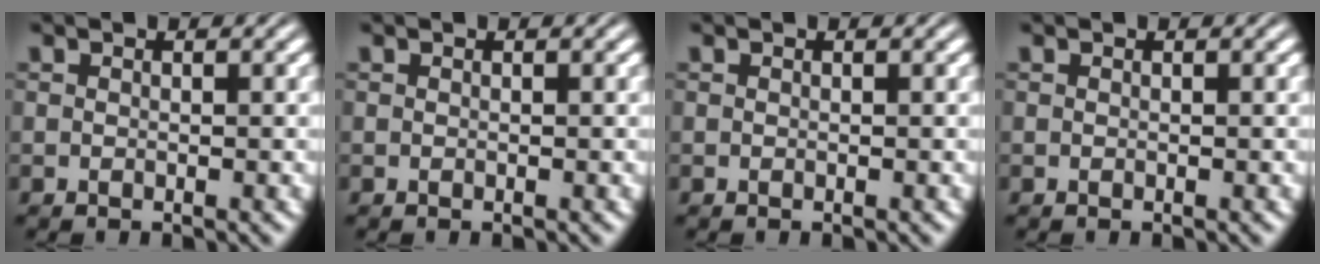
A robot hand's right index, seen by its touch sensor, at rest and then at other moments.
{"total": 0.0}
{"total": 0.0}
{"total": 0.0}